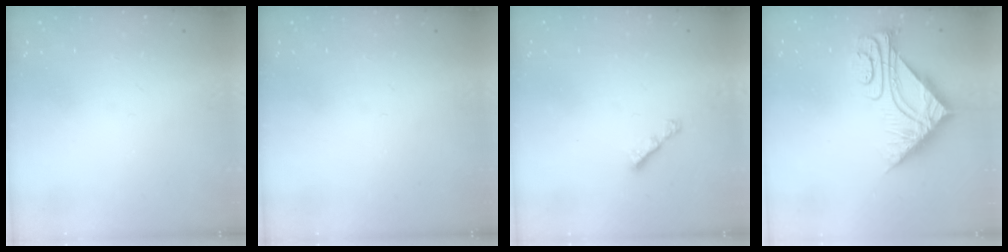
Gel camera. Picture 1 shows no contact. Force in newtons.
{"total": 0.0}
{"total": 2.8, "press": 2.8, "slide": 0.7}
{"total": 9.3, "press": 9.2, "slide": 0.9}